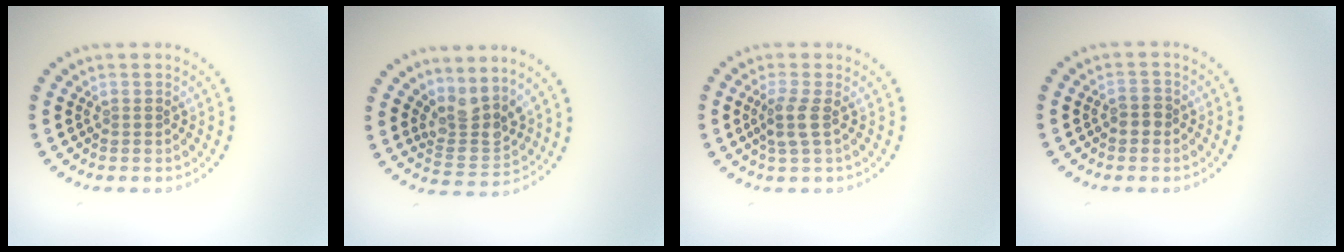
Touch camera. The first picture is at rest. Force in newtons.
{"total": 3.3, "press": 2.6, "slide": 2.0}
{"total": 1.9, "press": 1.6, "slide": 1.0}
{"total": 1.4, "press": 1.4, "slide": 0.3}